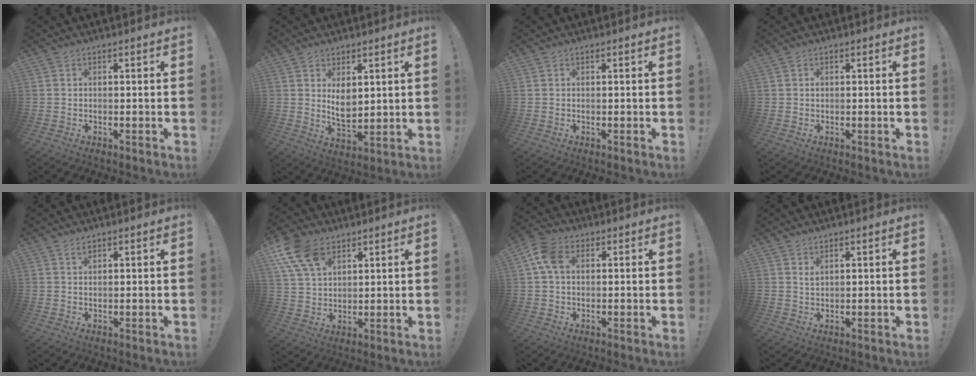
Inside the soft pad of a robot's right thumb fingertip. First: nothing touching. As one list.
[{"total": 6.9, "force": [2.9, 4.3, 4.5], "torque": [-0.071, -0.022, 0.053]}, {"total": 0.0}, {"total": 0.6, "force": [0.0, 0.6, 0.0], "torque": [-0.001, 0.003, 0.001]}, {"total": 1.3, "force": [1.0, 0.3, 0.8], "torque": [-0.002, -0.005, 0.016]}, {"total": 13.0, "force": [7.1, 8.0, 7.4], "torque": [-0.149, -0.025, 0.138]}, {"total": 7.9, "force": [2.0, 5.4, 5.4], "torque": [-0.113, 0.009, 0.041]}, {"total": 1.4, "force": [1.0, 0.5, 0.8], "torque": [-0.010, -0.004, 0.016]}]